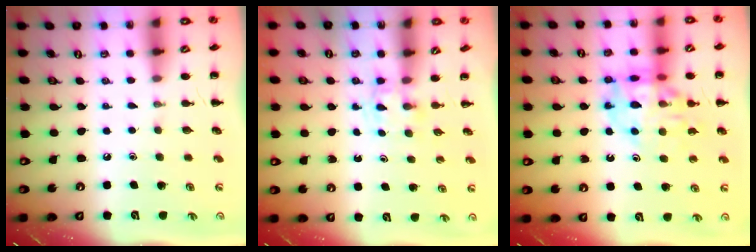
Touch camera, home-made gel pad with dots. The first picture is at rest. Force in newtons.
{"total": 1.7, "press": 1.4, "slide": 0.9}
{"total": 16.4, "press": 16.1, "slide": 2.9}